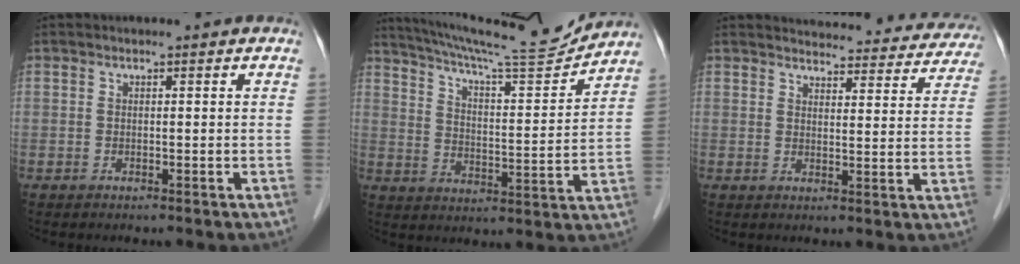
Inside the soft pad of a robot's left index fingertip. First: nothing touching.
{"total": 15.7, "force": [15.0, -0.7, 4.8], "torque": [-0.087, -0.031, 0.223]}
{"total": 19.8, "force": [18.9, 4.6, 3.7], "torque": [-0.025, -0.034, 0.200]}